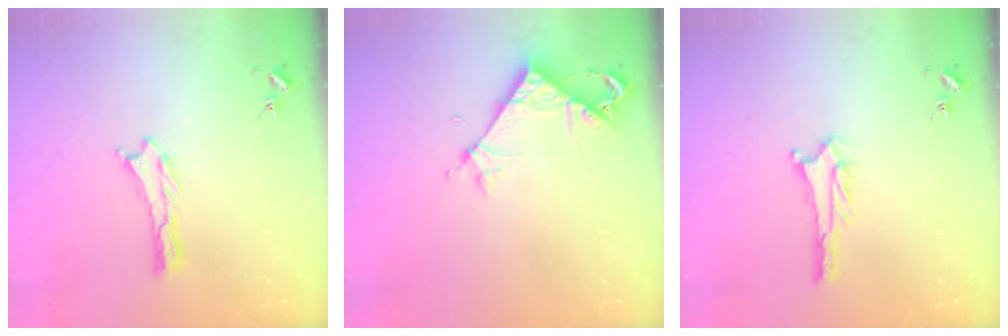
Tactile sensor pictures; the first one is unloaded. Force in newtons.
{"total": 5.1, "press": 5.0, "slide": 0.4}
{"total": 2.8, "press": 2.8, "slide": 0.2}